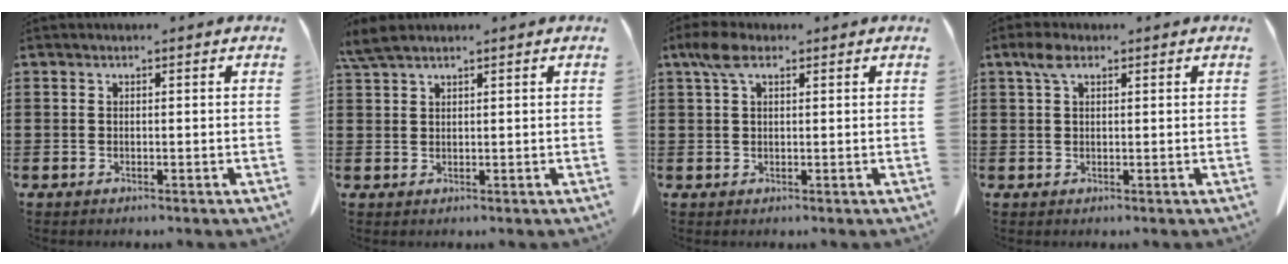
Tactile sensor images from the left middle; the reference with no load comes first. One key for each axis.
{"total": 2.9, "fx": 2.2, "fy": 0.5, "fz": 1.8, "tx": -0.042, "ty": 0.001, "tz": 0.042}
{"total": 4.1, "fx": 1.8, "fy": 2.0, "fz": 3.1, "tx": -0.069, "ty": 0.010, "tz": 0.032}
{"total": 2.7, "fx": 1.2, "fy": 1.3, "fz": 2.0, "tx": -0.046, "ty": 0.007, "tz": 0.022}